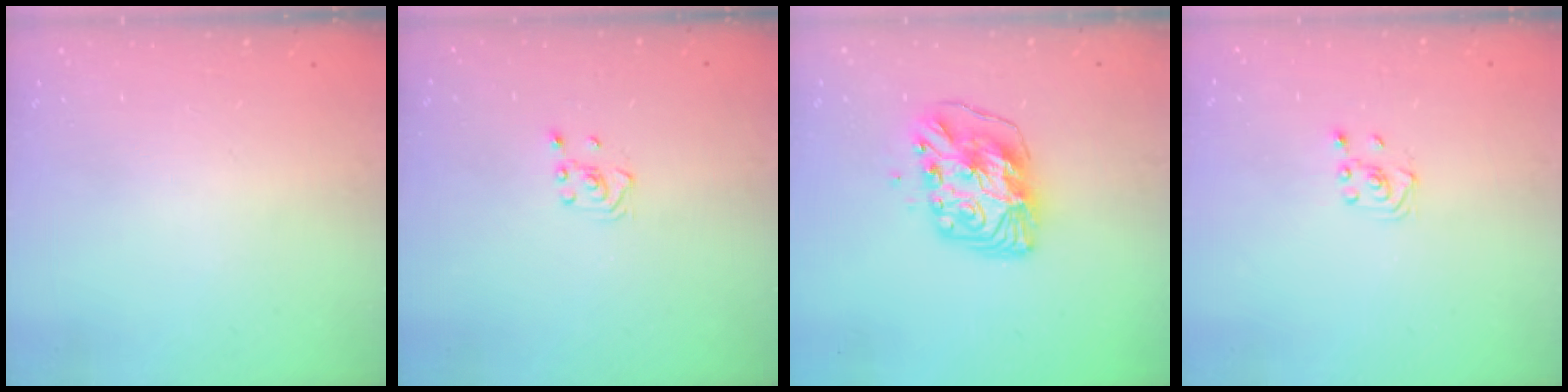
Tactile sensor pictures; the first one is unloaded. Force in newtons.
{"total": 2.8, "press": 2.6, "slide": 1.1}
{"total": 10.1, "press": 10.0, "slide": 1.2}
{"total": 1.9, "press": 1.8, "slide": 0.6}